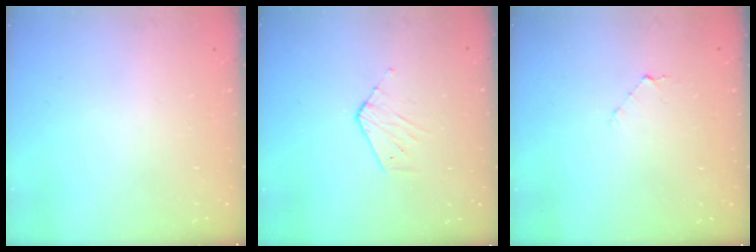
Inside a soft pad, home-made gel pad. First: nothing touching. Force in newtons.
{"total": 3.2, "press": 3.2, "slide": 0.2}
{"total": 4.0, "press": 4.0, "slide": 0.3}